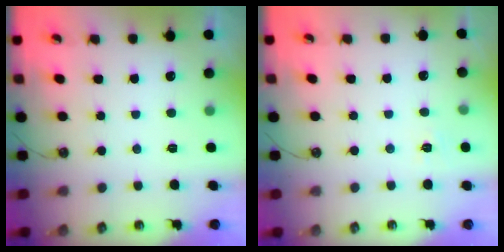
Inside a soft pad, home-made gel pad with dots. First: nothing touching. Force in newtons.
{"total": 4.1, "press": 4.1, "slide": 0.4}